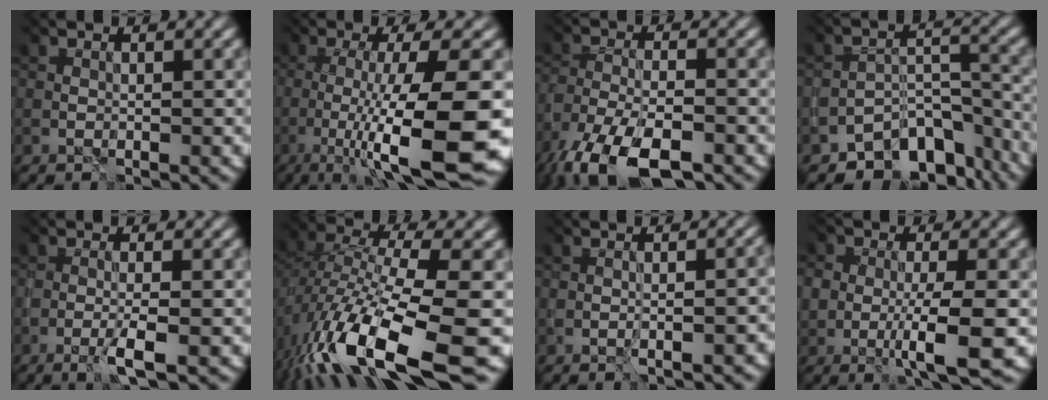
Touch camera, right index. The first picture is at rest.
{"total": 11.2, "force": [-4.0, 2.0, 10.3], "torque": [-0.161, -0.020, -0.062]}
{"total": 10.5, "force": [-7.7, 4.1, 5.8], "torque": [-0.121, -0.035, -0.132]}
{"total": 7.3, "force": [-6.5, 2.8, 1.9], "torque": [-0.009, -0.007, -0.102]}
{"total": 2.1, "force": [-1.3, -0.6, 1.6], "torque": [-0.037, -0.004, -0.026]}
{"total": 13.1, "force": [-7.2, 3.9, 10.2], "torque": [-0.219, -0.029, -0.115]}
{"total": 2.4, "force": [-0.9, 0.5, 2.1], "torque": [-0.018, -0.009, 0.000]}
{"total": 4.2, "force": [-1.3, 1.2, 3.7], "torque": [-0.066, -0.010, -0.024]}